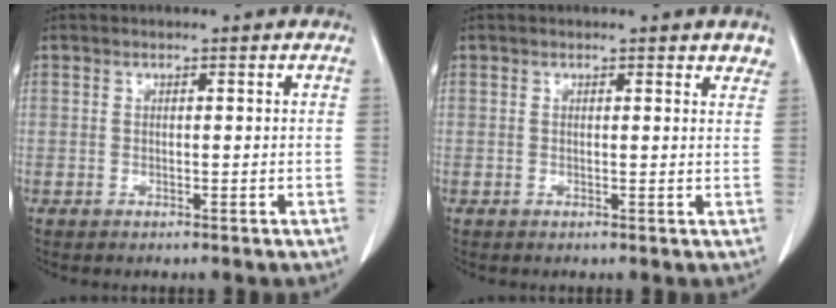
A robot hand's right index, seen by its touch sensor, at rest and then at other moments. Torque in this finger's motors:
{"motor_torque": [-0.07, 0.05, -0.07, -0.01]}